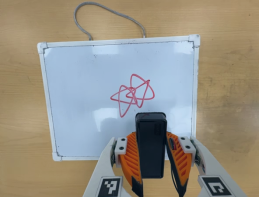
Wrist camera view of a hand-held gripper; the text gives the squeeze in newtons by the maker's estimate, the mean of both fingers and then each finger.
{"total": 4.7, "left": 3.3, "right": 6.0}